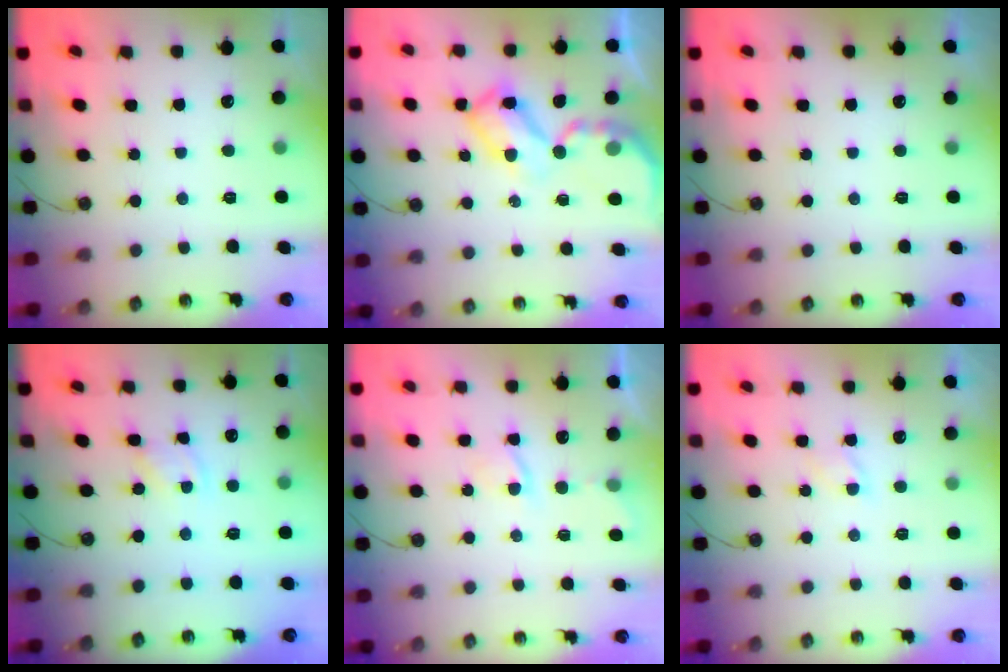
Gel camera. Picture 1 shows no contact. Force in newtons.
{"total": 9.5, "press": 9.4, "slide": 0.8}
{"total": 0.0}
{"total": 2.9, "press": 2.8, "slide": 0.5}
{"total": 3.1, "press": 3.1, "slide": 0.6}
{"total": 4.8, "press": 4.7, "slide": 0.6}